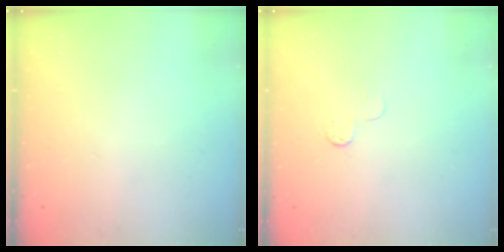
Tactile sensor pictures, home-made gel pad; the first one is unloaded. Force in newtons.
{"total": 4.1, "press": 4.0, "slide": 0.4}